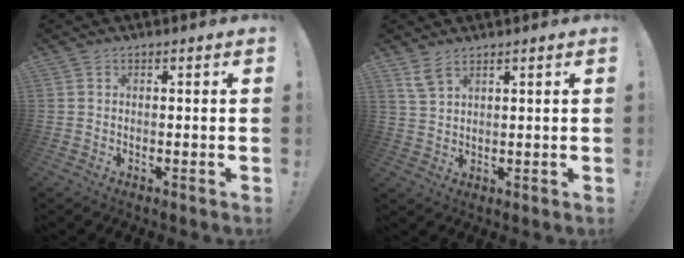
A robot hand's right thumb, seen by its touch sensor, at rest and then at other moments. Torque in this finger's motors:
{"motor_torque": [0.00, 0.00, 0.10, 0.09, 0.00]}